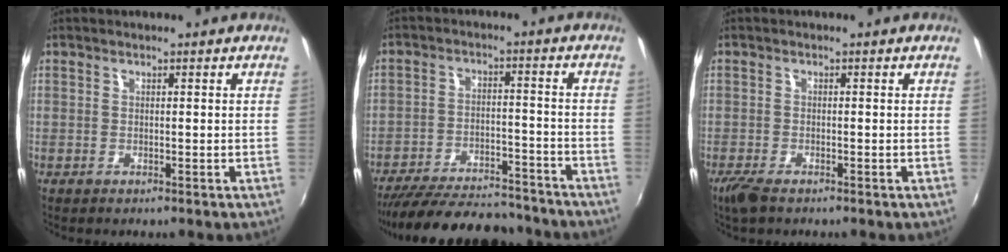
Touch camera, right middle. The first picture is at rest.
{"total": 22.2, "force": [-19.3, 5.9, 9.1], "torque": [-0.179, -0.009, -0.269]}
{"total": 3.4, "force": [-2.5, 1.0, 2.1], "torque": [-0.053, -0.012, -0.049]}